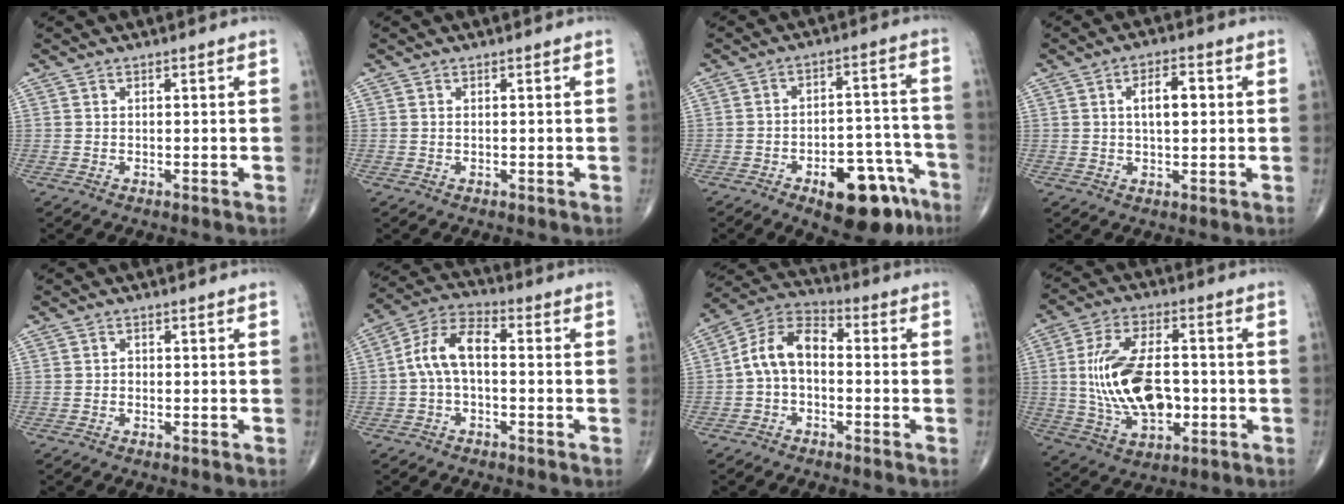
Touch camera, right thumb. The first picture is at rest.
{"total": 0.0}
{"total": 15.6, "force": [-8.7, 7.0, 10.9], "torque": [-0.115, 0.064, -0.114]}
{"total": 6.2, "force": [1.0, 2.9, 5.4], "torque": [-0.078, 0.007, 0.015]}
{"total": 0.6, "force": [-0.2, 0.5, 0.3], "torque": [0.000, 0.003, -0.006]}
{"total": 8.8, "force": [-0.4, 4.7, 7.5], "torque": [-0.145, 0.033, -0.017]}
{"total": 9.5, "force": [-0.7, 5.9, 7.4], "torque": [-0.127, 0.035, -0.029]}
{"total": 16.9, "force": [-0.9, 9.4, 14.1], "torque": [-0.256, 0.008, -0.007]}